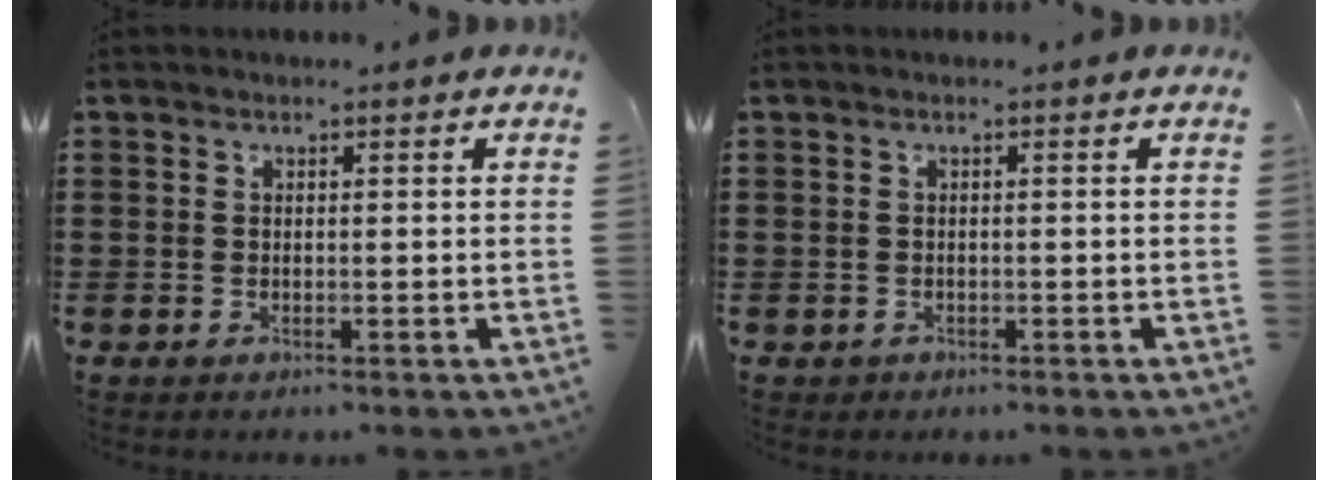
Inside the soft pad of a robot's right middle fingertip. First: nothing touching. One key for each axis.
{"total": 0.0}